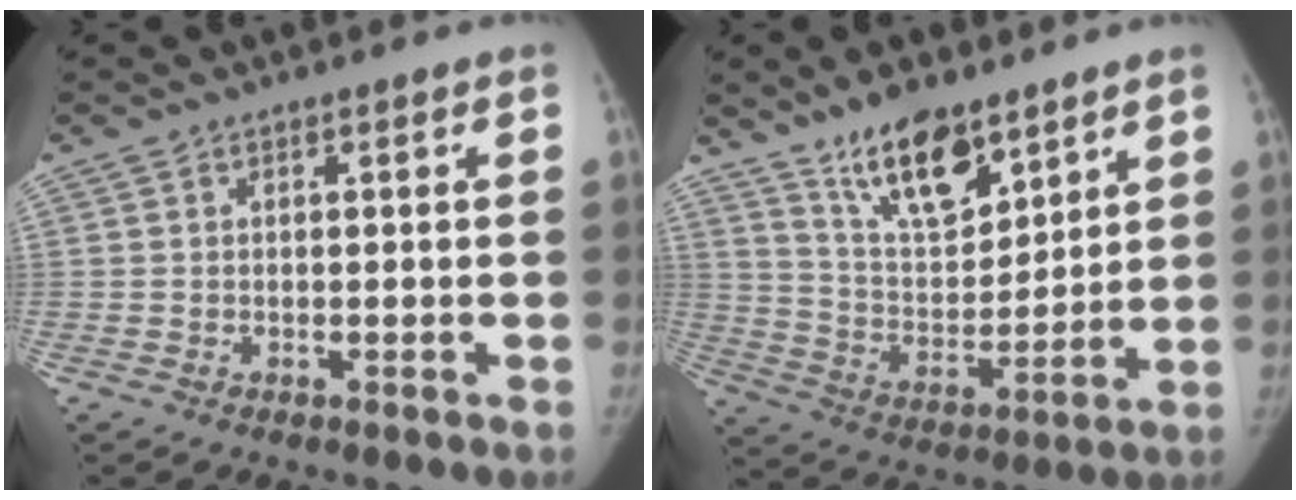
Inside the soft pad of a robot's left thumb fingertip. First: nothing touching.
{"total": 14.2, "force": [10.1, 5.8, 8.1], "torque": [-0.106, -0.067, 0.192]}